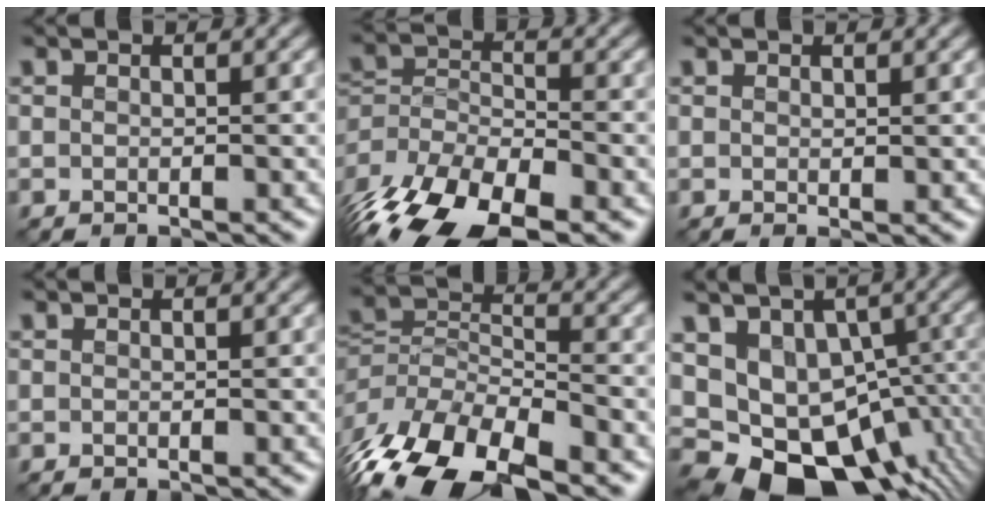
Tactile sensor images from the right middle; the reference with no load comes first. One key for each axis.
{"total": 12.7, "fx": -8.6, "fy": 5.4, "fz": 7.6, "tx": -0.156, "ty": -0.012, "tz": -0.155}
{"total": 0.5, "fx": 0.3, "fy": 0.3, "fz": 0.4, "tx": -0.006, "ty": -0.002, "tz": 0.007}
{"total": 0.0}
{"total": 11.8, "fx": -7.4, "fy": 5.1, "fz": 7.7, "tx": -0.162, "ty": -0.011, "tz": -0.134}
{"total": 14.4, "fx": -2.8, "fy": 10.4, "fz": 9.6, "tx": -0.141, "ty": -0.022, "tz": -0.012}